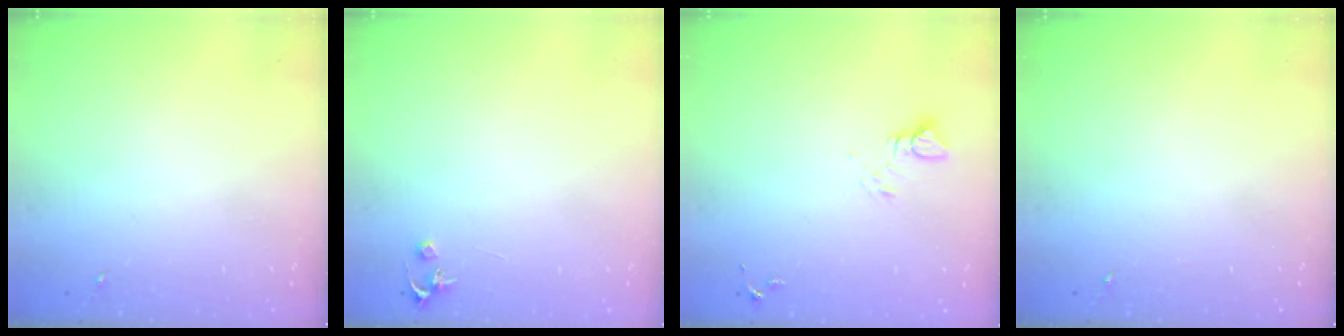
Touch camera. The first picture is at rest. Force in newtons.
{"total": 3.2, "press": 3.2, "slide": 0.3}
{"total": 3.4, "press": 3.4, "slide": 0.2}
{"total": 0.0}